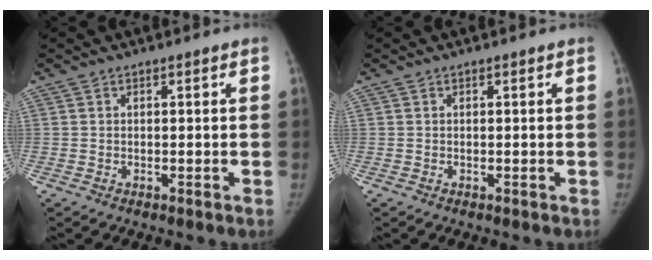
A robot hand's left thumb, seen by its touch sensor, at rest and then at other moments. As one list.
[{"total": 0.0}]